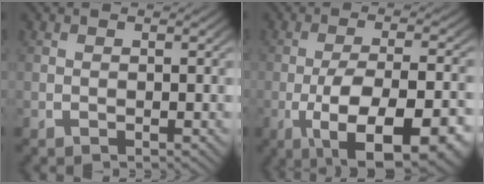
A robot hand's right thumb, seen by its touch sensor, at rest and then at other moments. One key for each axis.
{"total": 11.8, "fx": -4.1, "fy": 5.8, "fz": 9.4, "tx": -0.186, "ty": -0.047, "tz": -0.033}